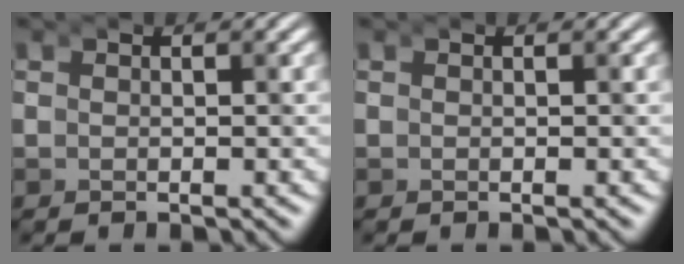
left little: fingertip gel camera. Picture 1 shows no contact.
{"total": 0.0}